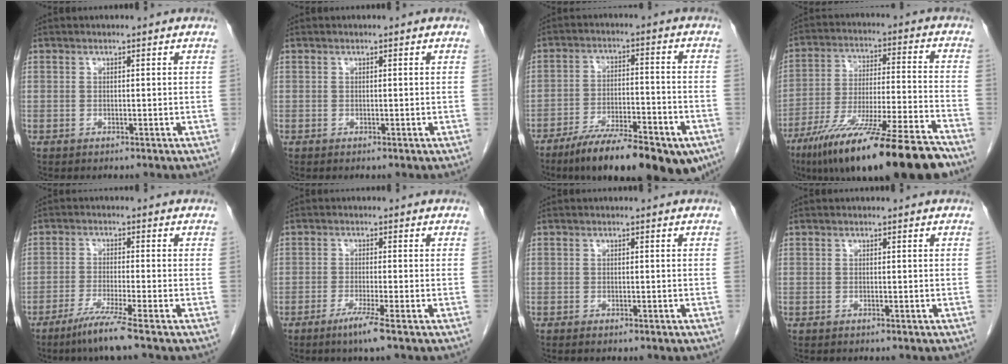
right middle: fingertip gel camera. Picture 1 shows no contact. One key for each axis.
{"total": 0.0}
{"total": 18.5, "fx": -13.2, "fy": 4.0, "fz": 12.4, "tx": -0.144, "ty": -0.002, "tz": -0.206}
{"total": 22.4, "fx": -16.4, "fy": 0.1, "fz": 15.3, "tx": -0.218, "ty": -0.044, "tz": -0.277}
{"total": 5.8, "fx": -4.0, "fy": -1.6, "fz": 3.9, "tx": -0.076, "ty": -0.020, "tz": -0.083}
{"total": 3.8, "fx": -2.3, "fy": -1.0, "fz": 2.8, "tx": -0.056, "ty": -0.013, "tz": -0.048}
{"total": 0.9, "fx": -0.7, "fy": -0.1, "fz": 0.5, "tx": -0.012, "ty": -0.002, "tz": -0.010}
{"total": 0.0}